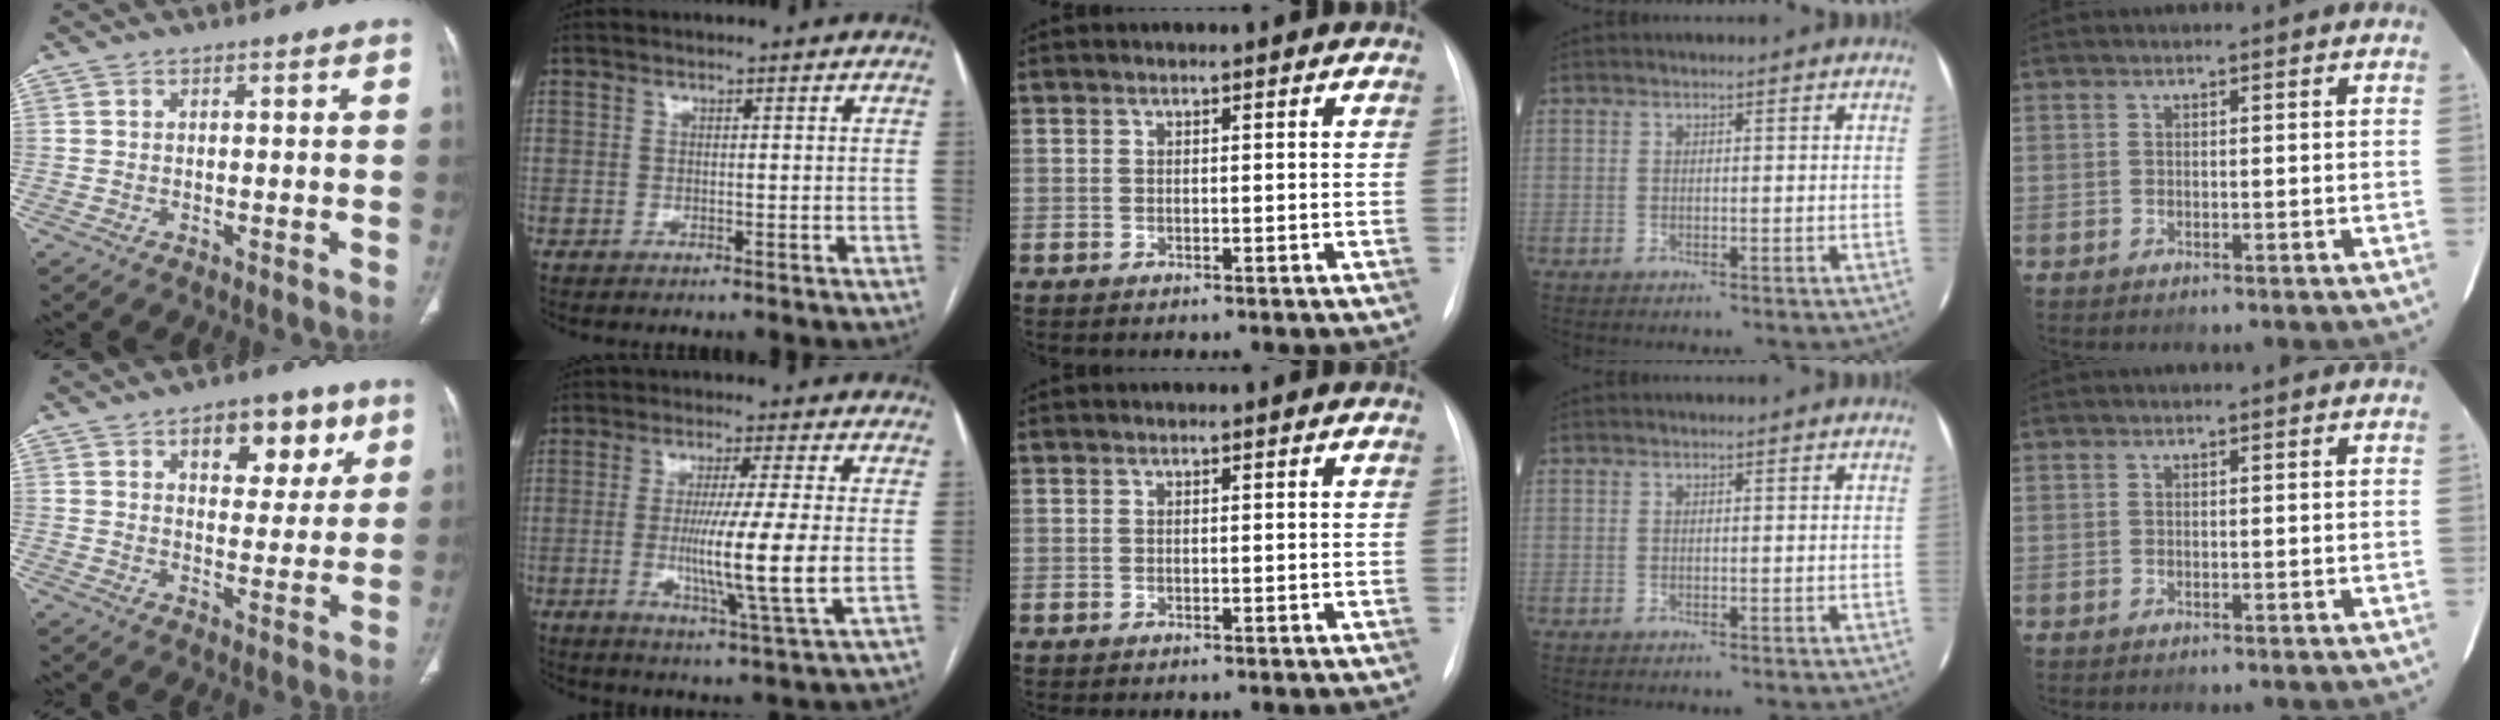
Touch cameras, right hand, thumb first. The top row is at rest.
{"thumb": {"total": 11.6, "force": [5.7, 6.6, 7.6], "torque": [-0.061, -0.020, 0.079]}, "index": {"total": 11.5, "force": [-1.1, -1.1, 11.4], "torque": [-0.206, -0.031, -0.023]}}